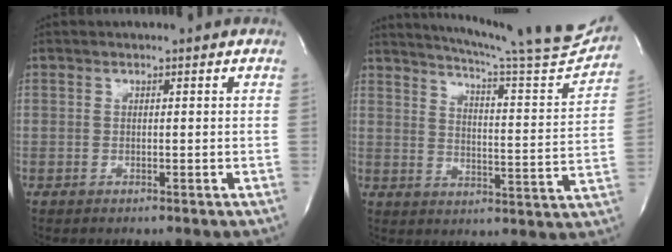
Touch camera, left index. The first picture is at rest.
{"total": 19.8, "force": [18.3, 0.3, 7.6], "torque": [-0.118, -0.068, 0.229]}